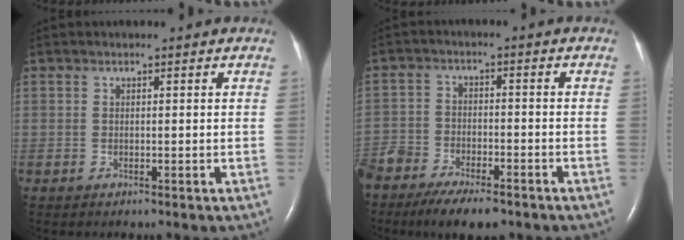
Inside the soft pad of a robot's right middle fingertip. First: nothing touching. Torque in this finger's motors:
{"motor_torque": [1.09, -1.05, 0.23, 0.10]}